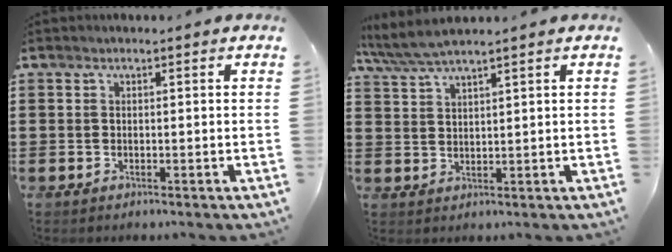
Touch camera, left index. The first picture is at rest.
{"total": 4.2, "force": [3.6, 0.2, 2.2], "torque": [-0.053, -0.007, 0.066]}